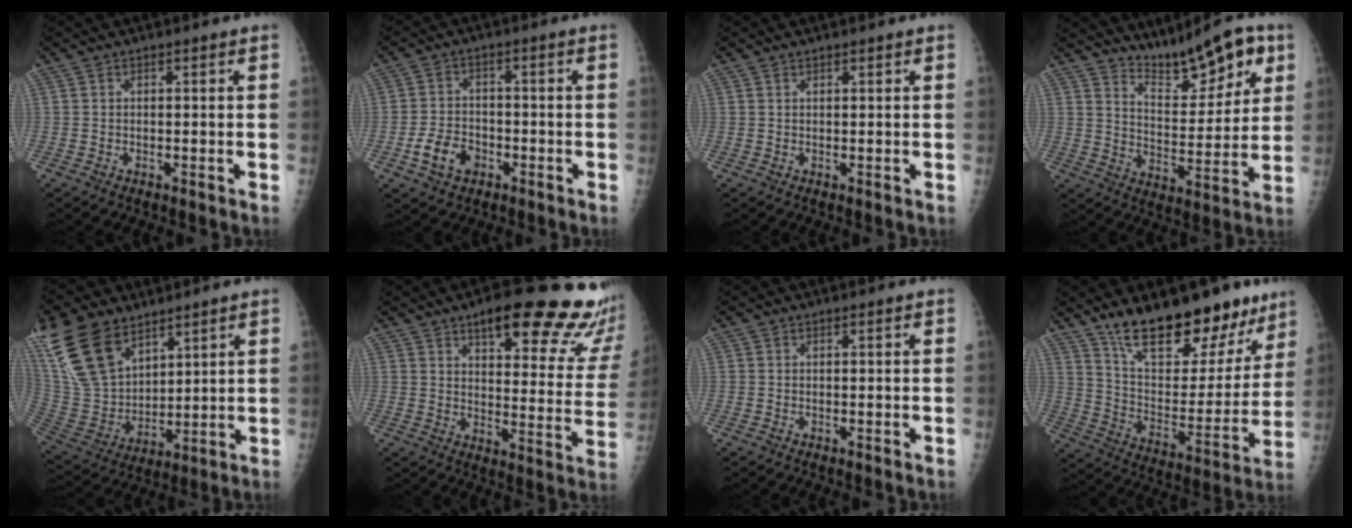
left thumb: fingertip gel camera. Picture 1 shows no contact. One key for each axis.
{"total": 6.5, "fx": -3.0, "fy": 4.6, "fz": 3.4, "tx": -0.048, "ty": 0.018, "tz": -0.050}
{"total": 0.0}
{"total": 13.7, "fx": 9.4, "fy": 4.8, "fz": 8.8, "tx": -0.099, "ty": -0.052, "tz": 0.157}
{"total": 19.2, "fx": 11.7, "fy": 10.8, "fz": 10.7, "tx": -0.206, "ty": -0.035, "tz": 0.240}
{"total": 24.7, "fx": 17.6, "fy": 7.2, "fz": 15.7, "tx": -0.163, "ty": -0.079, "tz": 0.216}
{"total": 0.0}
{"total": 23.2, "fx": 16.9, "fy": 9.8, "fz": 12.5, "tx": -0.138, "ty": -0.091, "tz": 0.270}